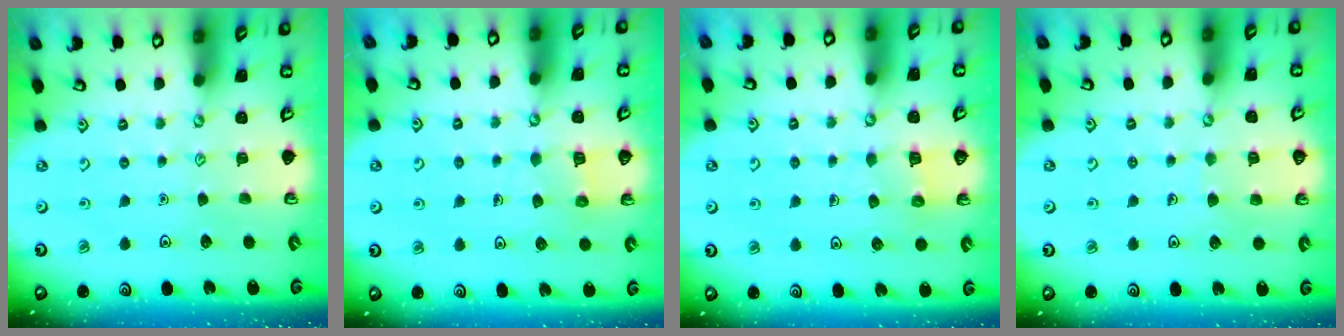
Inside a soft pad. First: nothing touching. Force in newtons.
{"total": 5.8, "press": 5.7, "slide": 0.5}
{"total": 4.8, "press": 4.8, "slide": 0.3}
{"total": 4.6, "press": 4.6, "slide": 0.3}